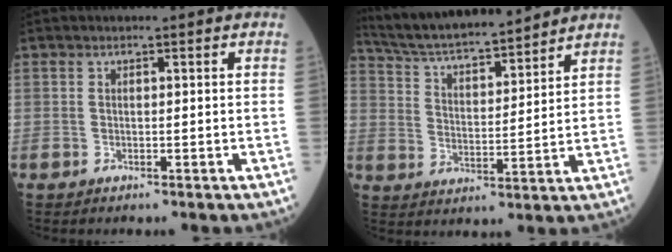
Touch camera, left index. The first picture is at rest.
{"total": 16.9, "force": [15.4, 1.7, 6.7], "torque": [-0.123, 0.017, 0.258]}